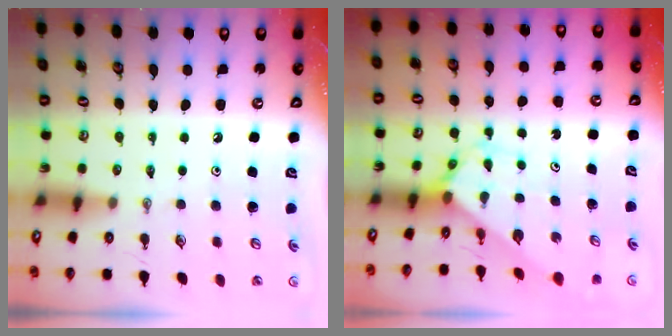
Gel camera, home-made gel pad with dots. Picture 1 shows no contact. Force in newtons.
{"total": 2.6, "press": 2.6, "slide": 0.2}